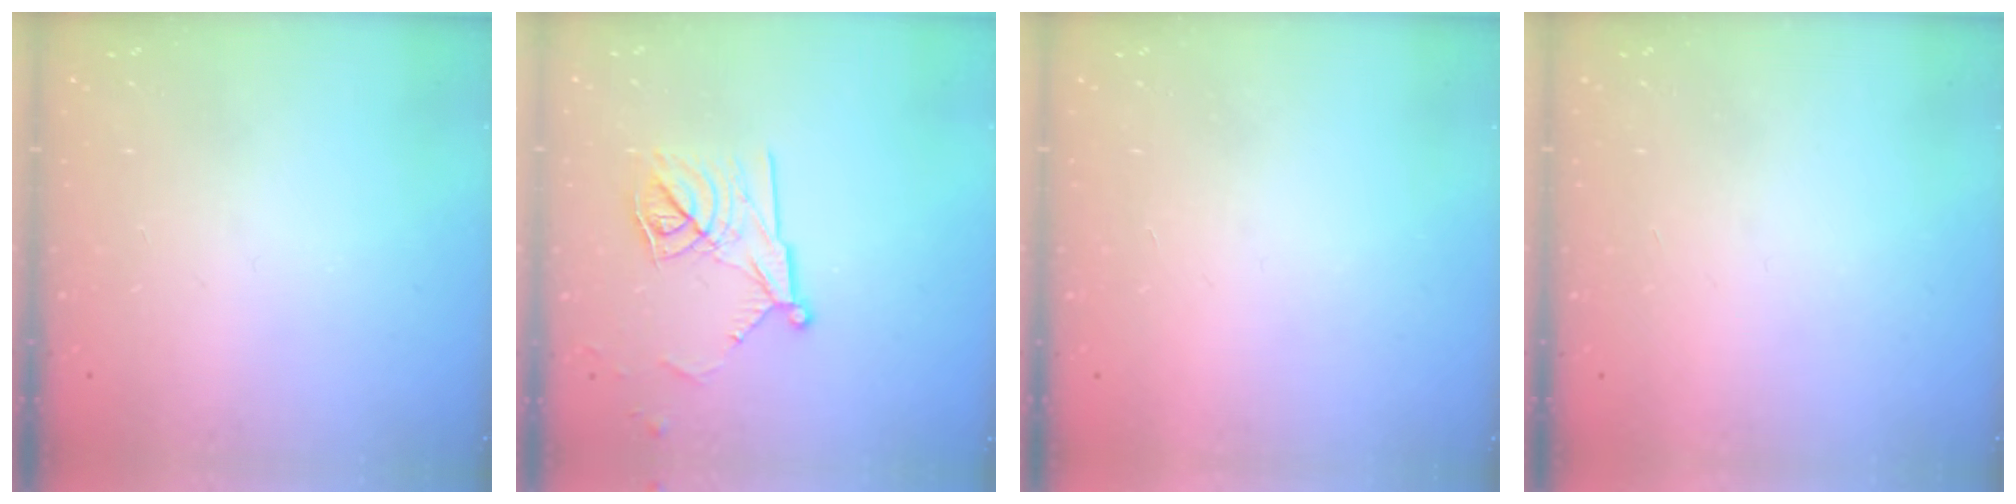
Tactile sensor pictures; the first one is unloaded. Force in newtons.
{"total": 13.5, "press": 13.5, "slide": 0.2}
{"total": 1.6, "press": 1.6, "slide": 0.1}
{"total": 1.5, "press": 1.5, "slide": 0.1}